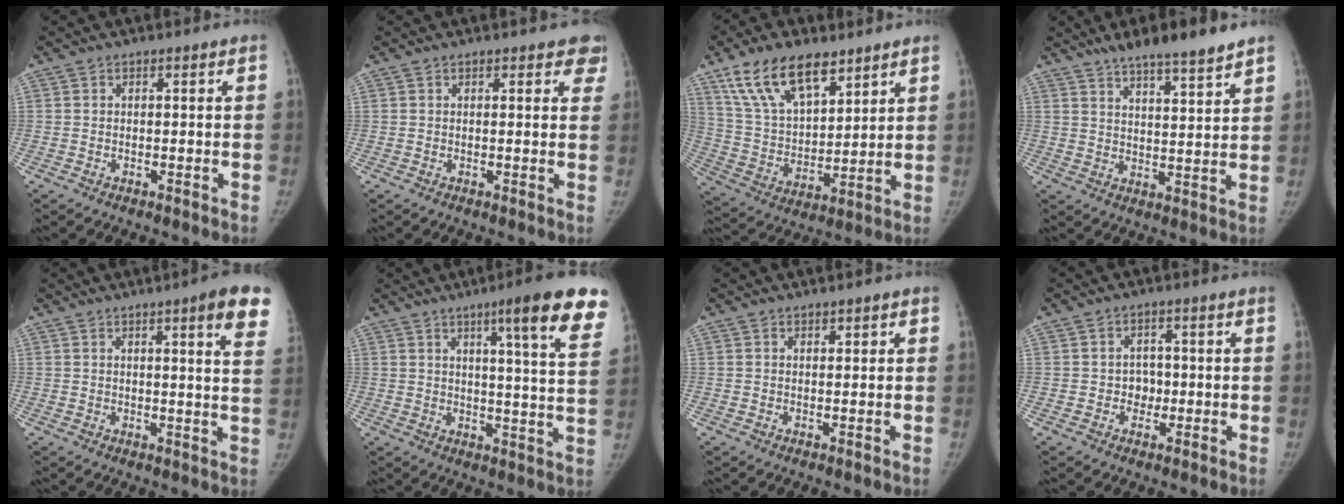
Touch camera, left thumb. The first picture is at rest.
{"total": 4.0, "force": [3.0, 1.9, 1.9], "torque": [0.014, -0.009, 0.020]}
{"total": 17.1, "force": [11.0, 8.1, 10.3], "torque": [-0.151, -0.041, 0.210]}
{"total": 11.2, "force": [8.6, 1.6, 6.9], "torque": [-0.095, -0.035, 0.139]}
{"total": 10.9, "force": [6.4, 1.2, 8.8], "torque": [-0.093, -0.025, 0.063]}
{"total": 16.9, "force": [10.2, 1.8, 13.4], "torque": [-0.152, -0.044, 0.119]}
{"total": 1.2, "force": [0.8, 0.6, 0.8], "torque": [-0.003, -0.002, 0.009]}
{"total": 3.3, "force": [-0.4, 2.9, 1.4], "torque": [0.004, 0.008, -0.010]}